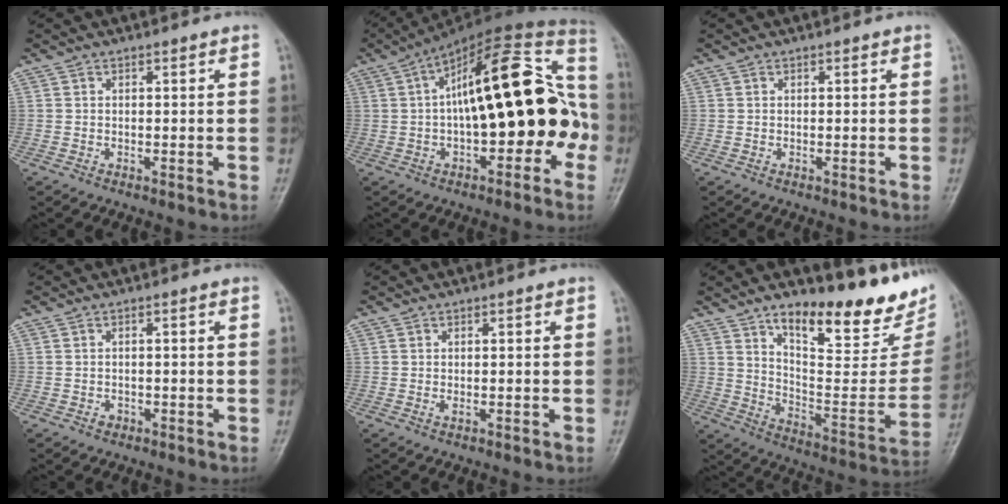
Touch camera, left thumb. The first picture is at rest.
{"total": 27.0, "force": [-0.9, 11.8, 24.3], "torque": [-0.330, 0.054, -0.025]}
{"total": 0.0}
{"total": 1.2, "force": [-0.7, 0.9, 0.4], "torque": [-0.004, 0.011, -0.009]}
{"total": 1.4, "force": [-0.2, 0.5, 1.3], "torque": [-0.028, 0.009, 0.000]}
{"total": 23.5, "force": [16.9, 7.8, 14.3], "torque": [-0.159, -0.105, 0.255]}